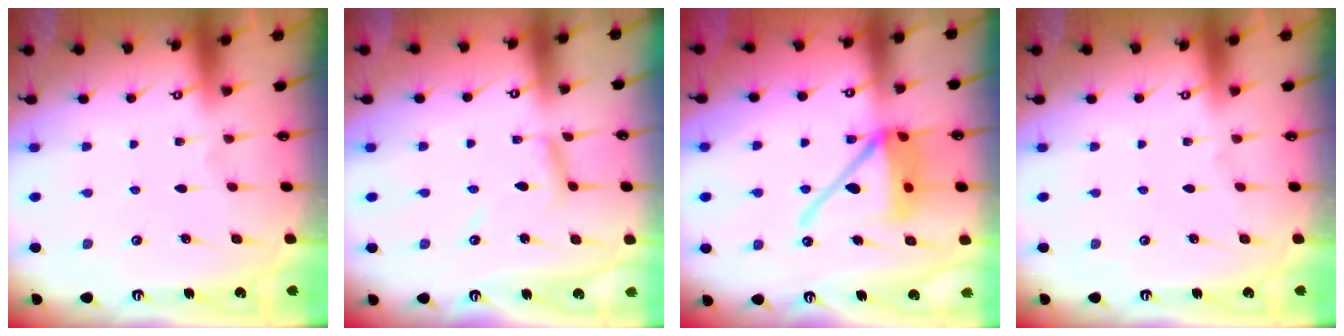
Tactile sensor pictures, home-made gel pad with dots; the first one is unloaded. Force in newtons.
{"total": 6.0, "press": 6.0, "slide": 0.4}
{"total": 14.9, "press": 14.8, "slide": 1.9}
{"total": 0.0}